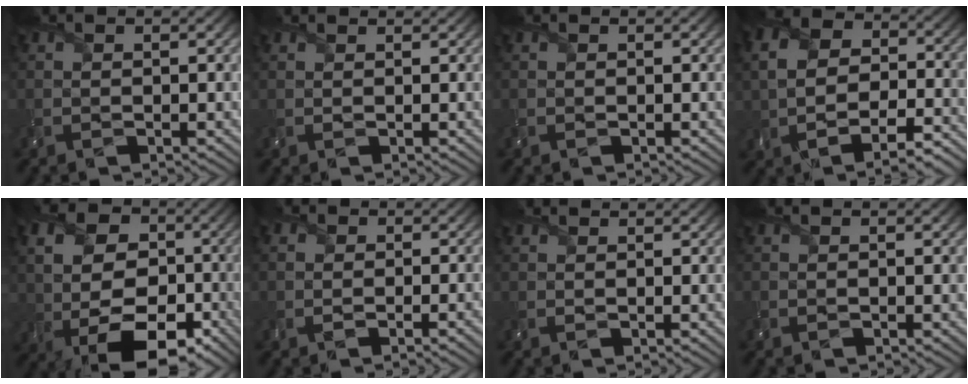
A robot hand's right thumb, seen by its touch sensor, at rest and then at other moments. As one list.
[{"total": 1.3, "force": [1.2, 0.2, 0.5], "torque": [-0.021, 0.001, 0.017]}, {"total": 0.0}, {"total": 10.6, "force": [-3.4, 7.1, 7.1], "torque": [-0.133, -0.026, -0.049]}, {"total": 14.5, "force": [-2.1, 10.3, 10.1], "torque": [-0.164, -0.008, -0.029]}, {"total": 3.0, "force": [-0.7, 2.3, 1.8], "torque": [-0.017, 0.003, -0.018]}, {"total": 1.6, "force": [1.3, 0.3, 0.8], "torque": [-0.023, 0.001, 0.020]}, {"total": 0.0}]